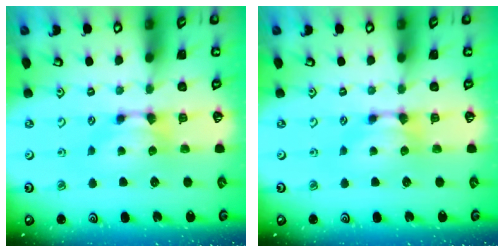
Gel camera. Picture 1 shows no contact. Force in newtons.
{"total": 0.0}